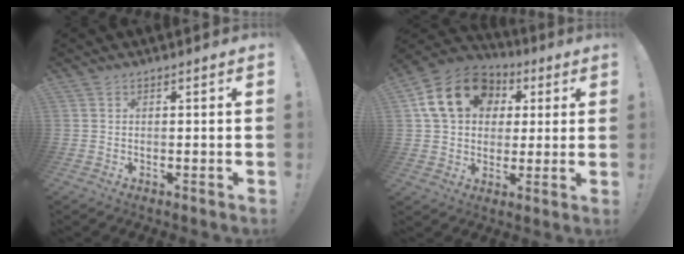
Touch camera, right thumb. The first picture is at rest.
{"total": 18.4, "force": [6.2, 14.0, 10.4], "torque": [-0.154, -0.003, 0.120]}